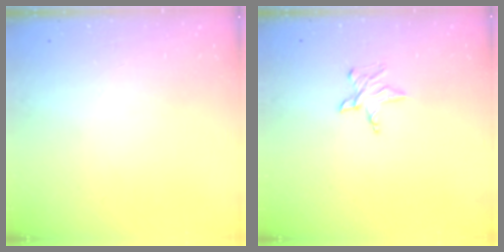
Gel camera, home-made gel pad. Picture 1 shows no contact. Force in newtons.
{"total": 3.7, "press": 3.7, "slide": 0.3}